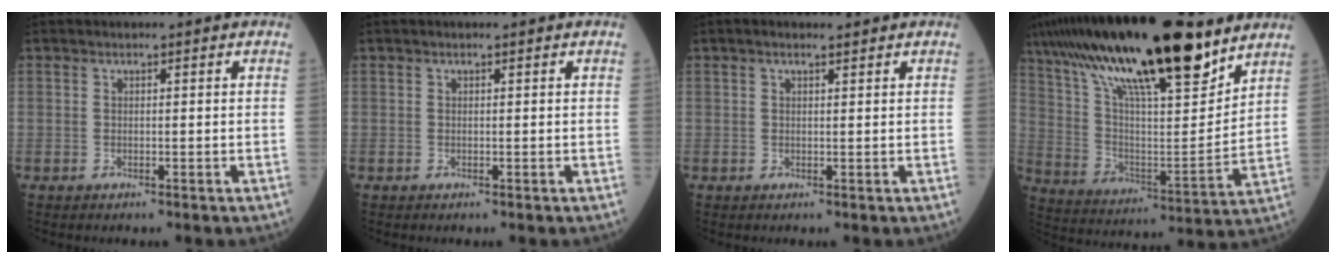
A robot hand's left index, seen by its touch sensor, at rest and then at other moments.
{"total": 0.0}
{"total": 1.5, "force": [1.1, 0.4, 1.0], "torque": [-0.024, 0.011, 0.017]}
{"total": 25.8, "force": [17.6, 5.1, 18.1], "torque": [-0.328, 0.021, 0.305]}